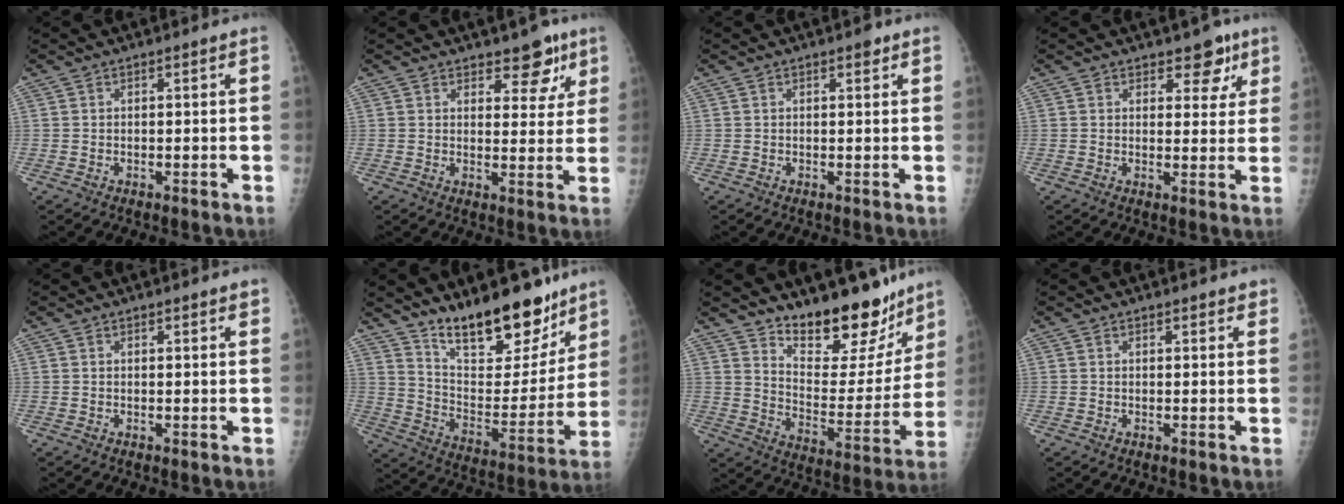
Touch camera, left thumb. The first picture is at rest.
{"total": 7.1, "force": [4.6, 3.7, 3.8], "torque": [-0.010, -0.024, 0.060]}
{"total": 1.7, "force": [1.1, 0.7, 1.1], "torque": [-0.007, -0.003, 0.012]}
{"total": 5.9, "force": [3.7, 3.4, 3.1], "torque": [-0.002, -0.017, 0.047]}
{"total": 1.6, "force": [1.3, 0.4, 0.8], "torque": [-0.007, -0.003, 0.017]}
{"total": 20.5, "force": [15.4, 8.1, 10.9], "torque": [-0.115, -0.102, 0.251]}
{"total": 18.9, "force": [15.3, 7.2, 8.6], "torque": [-0.066, -0.120, 0.231]}
{"total": 1.9, "force": [1.5, 0.7, 0.9], "torque": [0.000, -0.004, 0.017]}